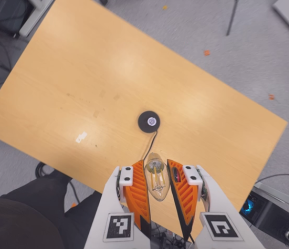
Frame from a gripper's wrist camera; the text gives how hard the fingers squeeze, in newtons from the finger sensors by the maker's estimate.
{"total": 9.8, "left": 9.2, "right": 10.4}